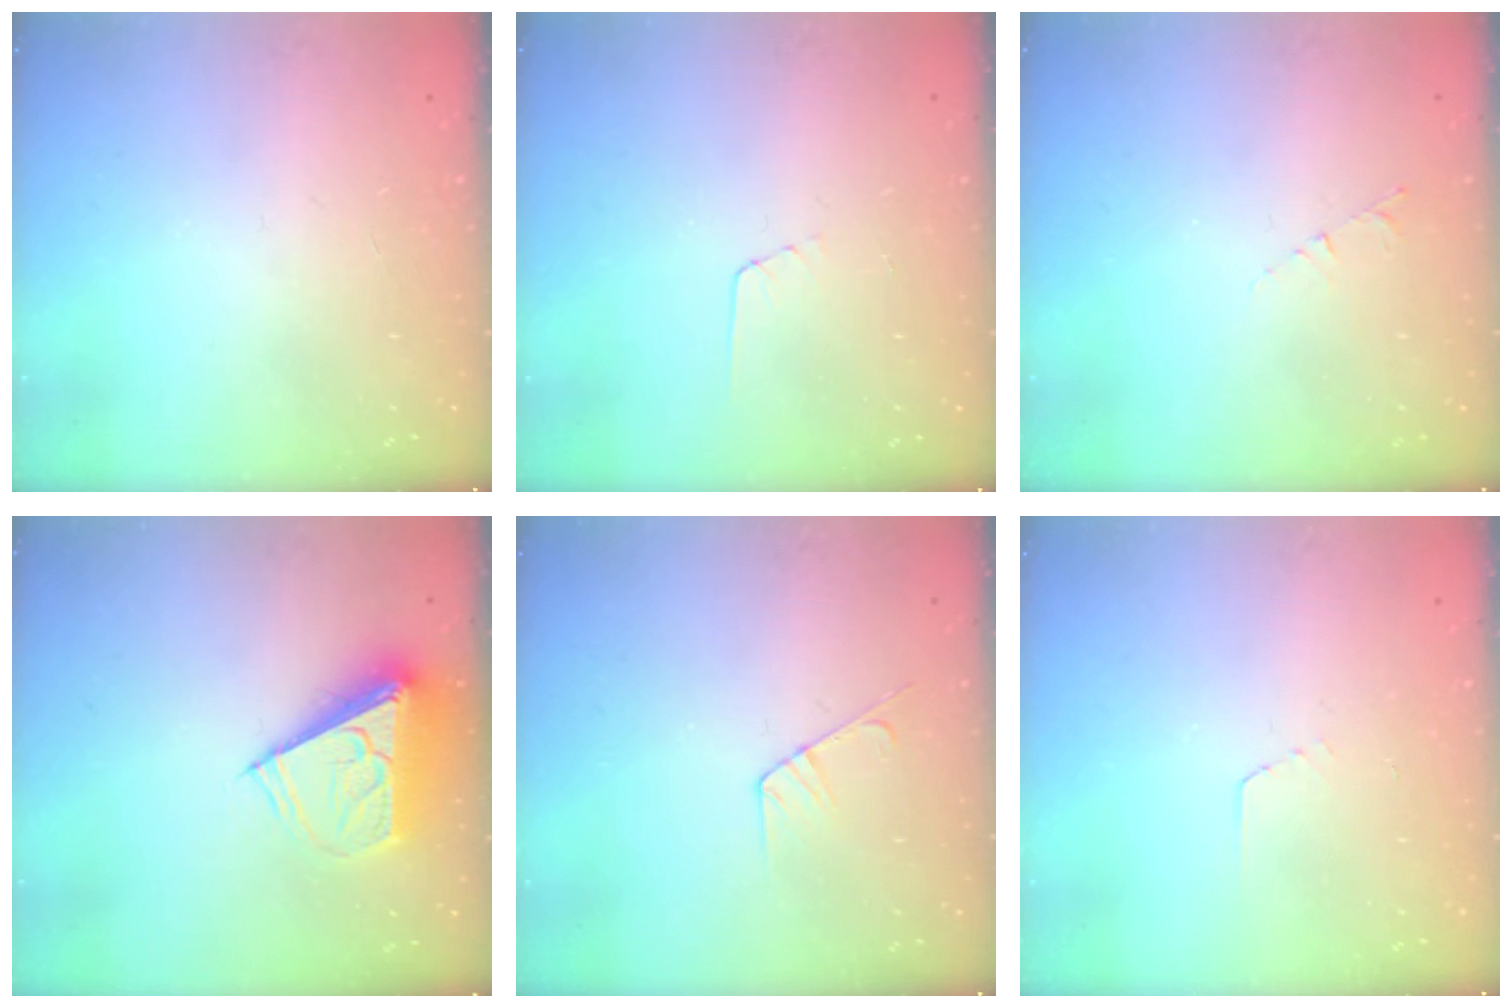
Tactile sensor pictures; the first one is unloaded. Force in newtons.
{"total": 2.7, "press": 2.7, "slide": 0.2}
{"total": 3.1, "press": 3.1, "slide": 0.3}
{"total": 9.1, "press": 9.1, "slide": 0.5}
{"total": 5.9, "press": 5.9, "slide": 0.7}
{"total": 2.9, "press": 2.9, "slide": 0.2}